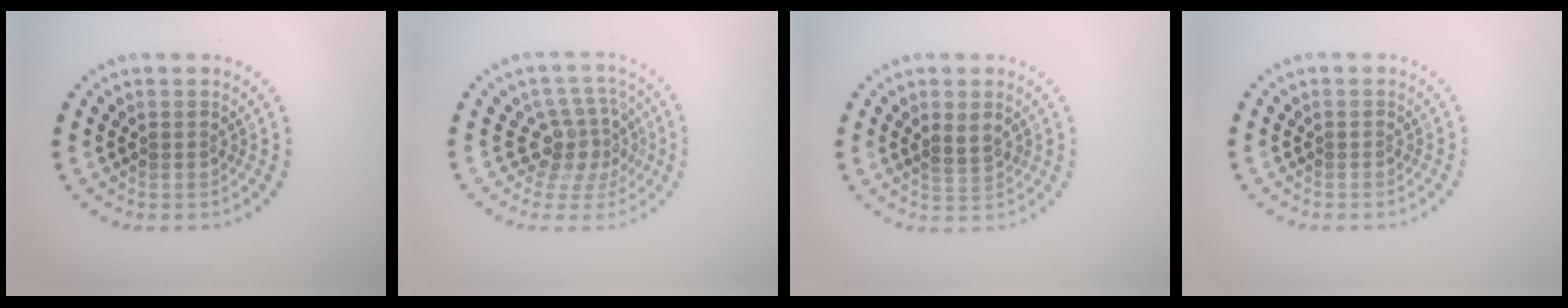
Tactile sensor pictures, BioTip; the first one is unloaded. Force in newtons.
{"total": 3.7, "press": 2.7, "slide": 2.5}
{"total": 1.9, "press": 1.8, "slide": 0.6}
{"total": 0.0}